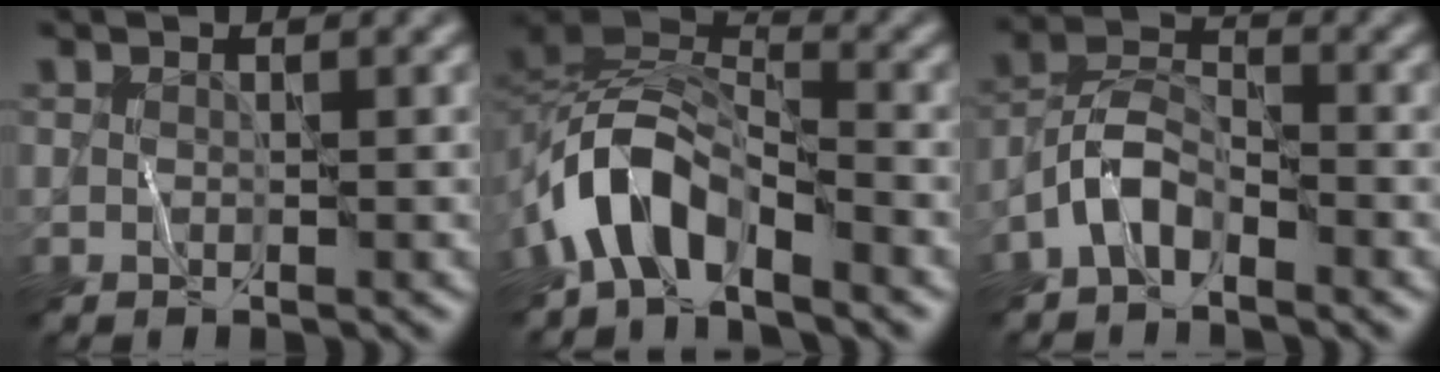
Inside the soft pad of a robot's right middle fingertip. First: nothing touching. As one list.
[{"total": 6.3, "force": [-3.8, 3.0, 4.0], "torque": [-0.061, 0.005, -0.081]}, {"total": 3.4, "force": [-2.3, 1.7, 1.9], "torque": [-0.032, 0.012, -0.056]}]